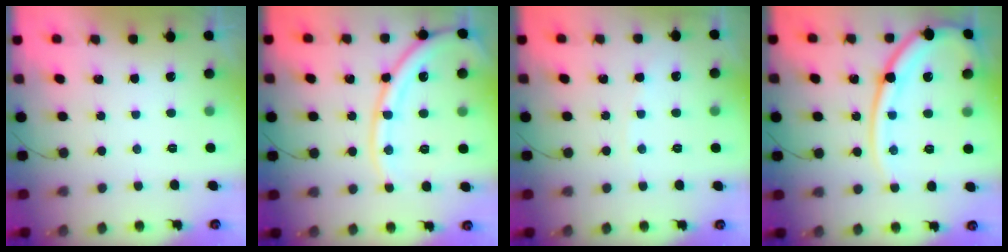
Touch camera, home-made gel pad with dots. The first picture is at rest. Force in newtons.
{"total": 14.2, "press": 14.1, "slide": 1.6}
{"total": 2.9, "press": 2.9, "slide": 0.4}
{"total": 17.1, "press": 17.0, "slide": 1.7}